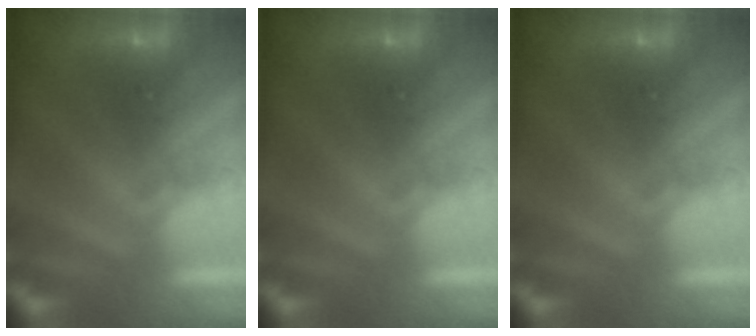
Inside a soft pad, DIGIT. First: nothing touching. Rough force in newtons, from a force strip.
{"total": 0.0}
{"total": 0.0}